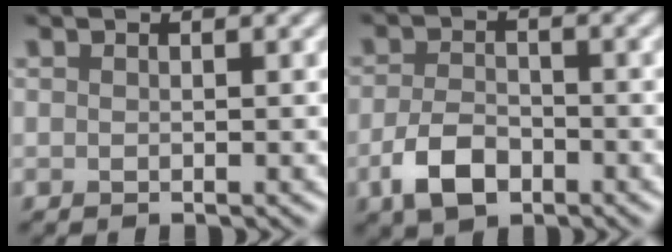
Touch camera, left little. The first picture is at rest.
{"total": 4.1, "force": [-2.1, 2.4, 2.6], "torque": [-0.056, -0.002, -0.044]}